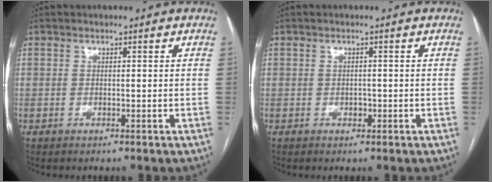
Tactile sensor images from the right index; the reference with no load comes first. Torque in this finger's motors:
{"motor_torque": [0.28, 0.02, 0.06, 0.00]}